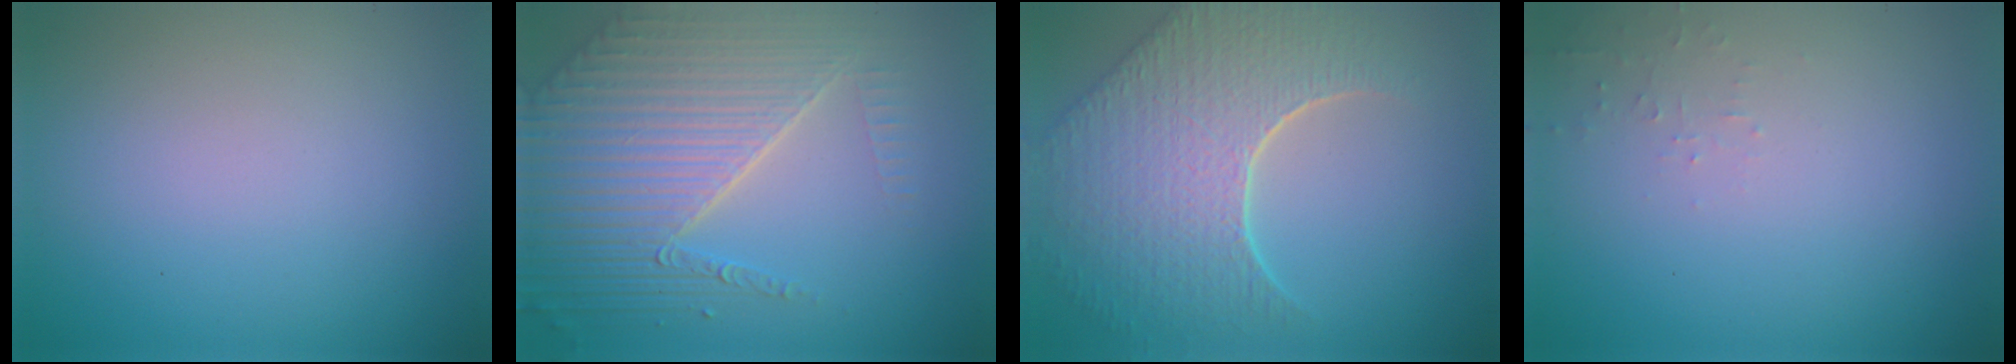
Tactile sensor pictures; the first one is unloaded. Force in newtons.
{"total": 7.0, "press": 5.4, "slide": 4.4}
{"total": 8.4, "press": 6.1, "slide": 5.9}
{"total": 0.8, "press": 0.7, "slide": 0.1}